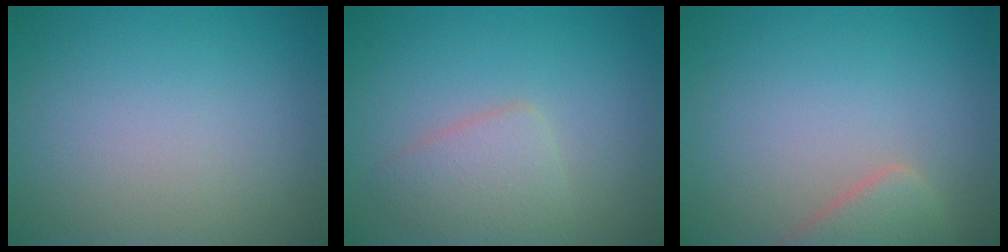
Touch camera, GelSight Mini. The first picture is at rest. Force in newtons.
{"total": 2.7, "press": 2.7, "slide": 0.1}
{"total": 2.8, "press": 2.8, "slide": 0.2}